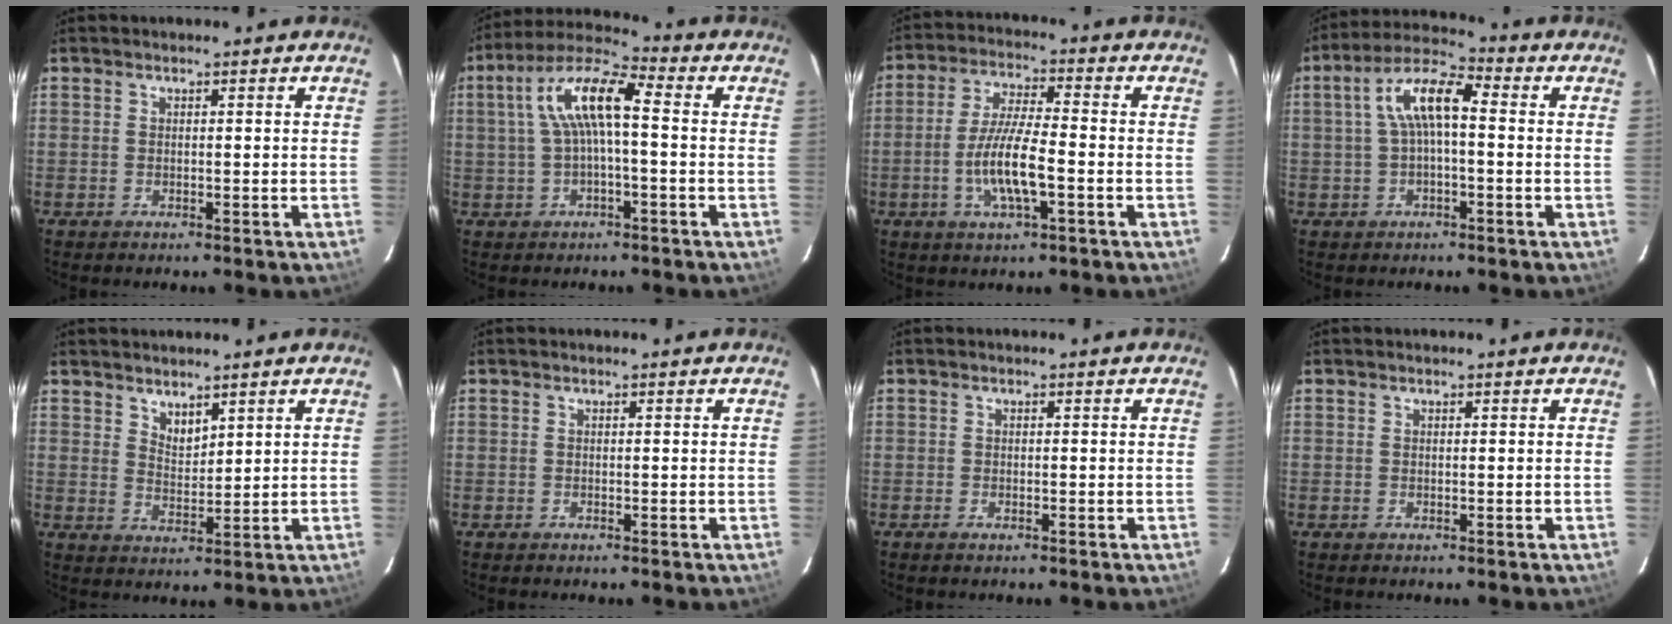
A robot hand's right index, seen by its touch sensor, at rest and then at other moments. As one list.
[{"total": 10.4, "force": [0.7, 2.7, 10.1], "torque": [-0.199, 0.026, 0.010]}, {"total": 9.8, "force": [-2.9, 1.8, 9.2], "torque": [-0.183, -0.003, -0.056]}, {"total": 8.5, "force": [0.3, 2.9, 7.9], "torque": [-0.158, 0.026, 0.006]}, {"total": 3.6, "force": [3.0, 1.5, 1.5], "torque": [-0.020, 0.000, 0.054]}, {"total": 0.0}, {"total": 0.7, "force": [-0.5, 0.3, 0.4], "torque": [-0.008, -0.002, -0.011]}, {"total": 0.0}]